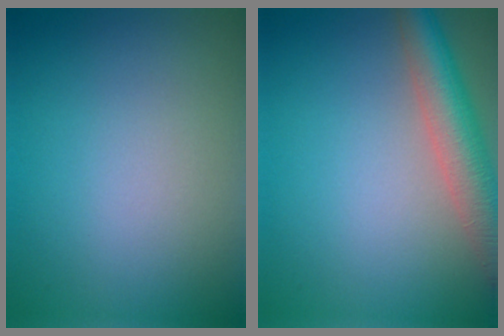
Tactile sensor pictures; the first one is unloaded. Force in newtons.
{"total": 5.9, "press": 5.8, "slide": 0.2}